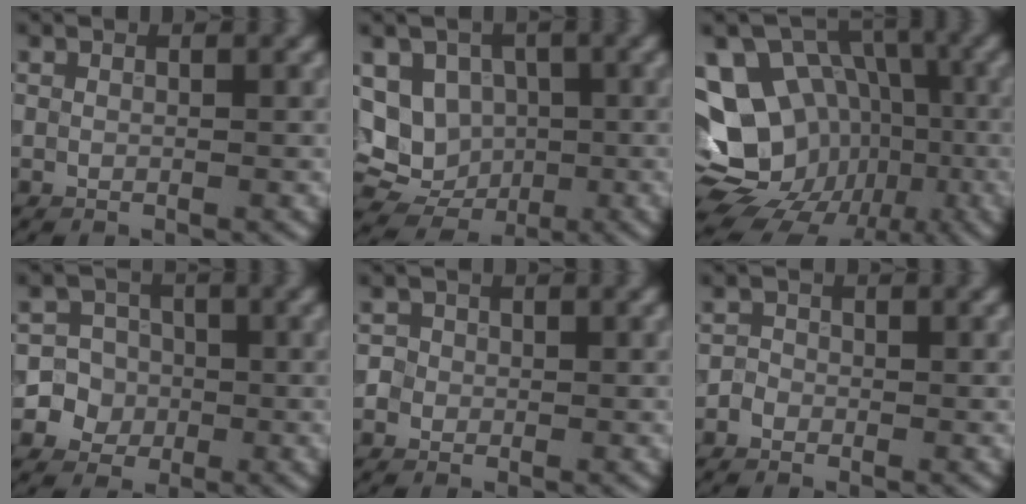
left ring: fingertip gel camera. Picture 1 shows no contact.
{"total": 6.1, "force": [0.0, 5.3, 3.1], "torque": [-0.048, -0.013, -0.001]}
{"total": 16.3, "force": [-3.9, 13.2, 8.6], "torque": [-0.156, -0.003, -0.052]}
{"total": 5.1, "force": [-1.1, 5.0, 0.8], "torque": [0.015, 0.015, -0.039]}
{"total": 1.9, "force": [0.0, 1.8, 0.6], "torque": [0.009, 0.010, -0.012]}
{"total": 1.0, "force": [-0.5, 0.9, 0.2], "torque": [0.005, 0.001, -0.015]}